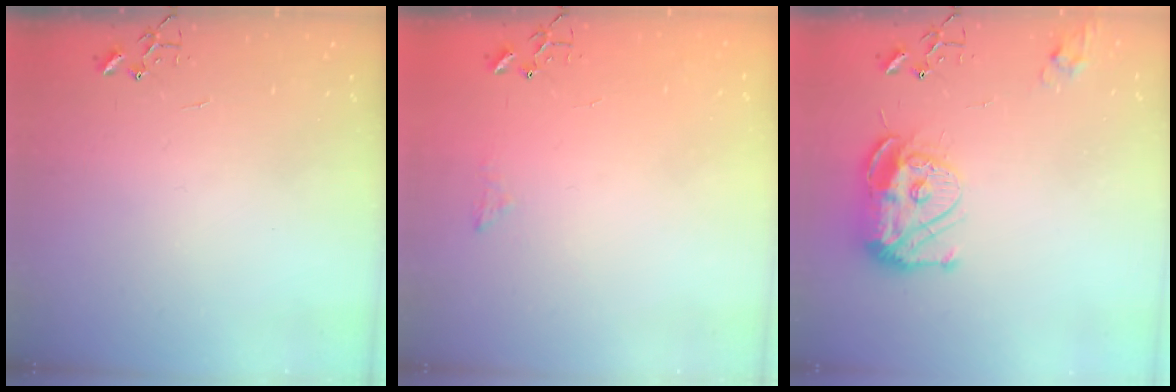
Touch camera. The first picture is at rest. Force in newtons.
{"total": 5.9, "press": 5.9, "slide": 0.8}
{"total": 13.5, "press": 13.4, "slide": 1.2}